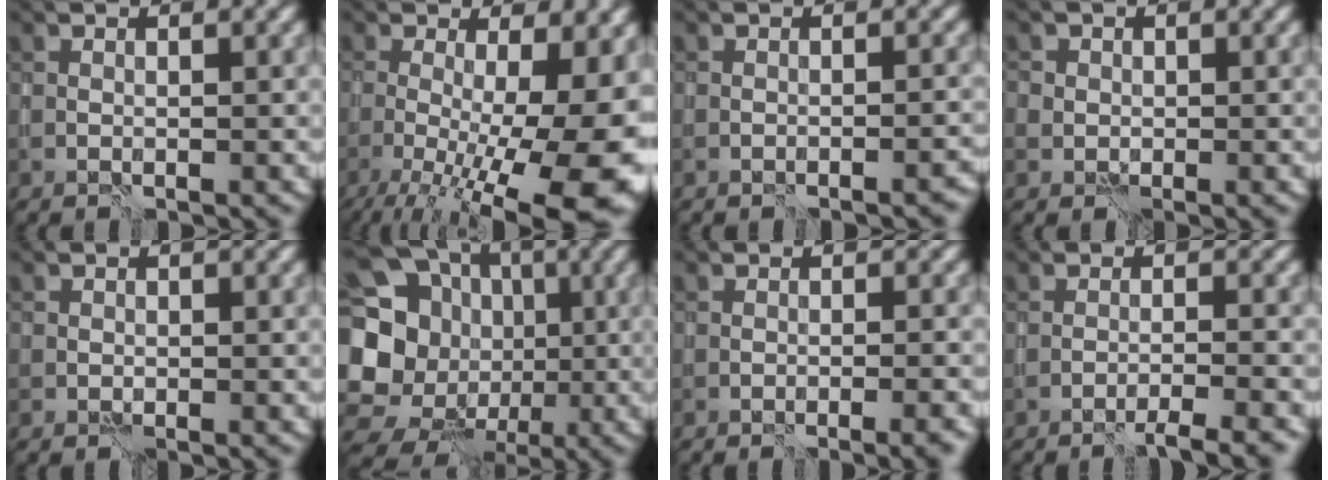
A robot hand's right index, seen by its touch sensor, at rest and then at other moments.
{"total": 15.2, "force": [-3.3, 5.3, 13.9], "torque": [-0.179, -0.026, -0.034]}
{"total": 1.5, "force": [-1.0, 0.3, 1.0], "torque": [-0.016, -0.011, -0.015]}
{"total": 1.7, "force": [0.3, 1.6, 0.3], "torque": [-0.011, 0.000, 0.005]}
{"total": 0.9, "force": [0.1, 0.9, 0.2], "torque": [-0.004, 0.000, 0.002]}
{"total": 19.1, "force": [-1.4, 17.6, 7.2], "torque": [-0.166, 0.014, -0.048]}
{"total": 2.4, "force": [-1.1, 0.6, 2.0], "torque": [-0.013, -0.007, -0.013]}
{"total": 2.9, "force": [-2.3, 0.2, 1.8], "torque": [-0.012, 0.003, -0.048]}